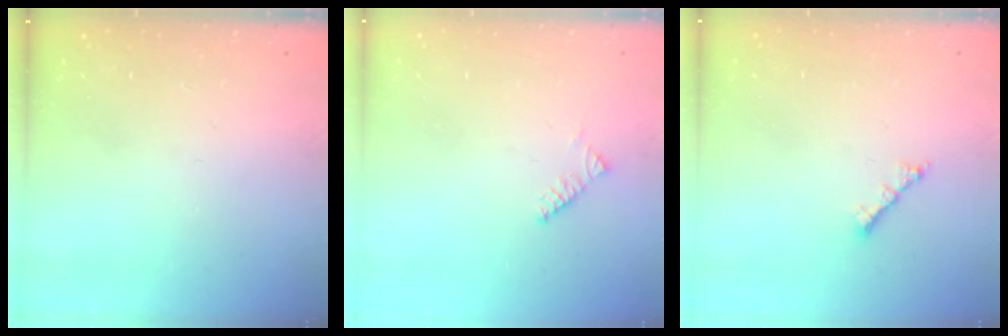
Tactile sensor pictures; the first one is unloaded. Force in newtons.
{"total": 2.9, "press": 2.9, "slide": 0.5}
{"total": 1.8, "press": 1.7, "slide": 0.6}